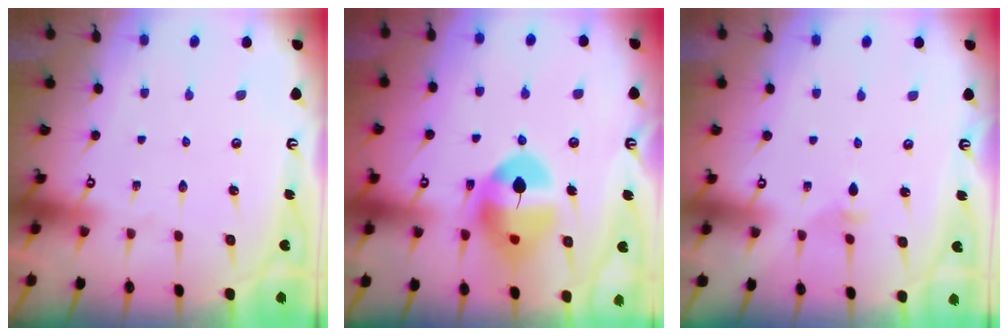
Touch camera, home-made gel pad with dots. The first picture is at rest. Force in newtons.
{"total": 12.3, "press": 12.2, "slide": 1.7}
{"total": 2.2, "press": 2.2, "slide": 0.5}